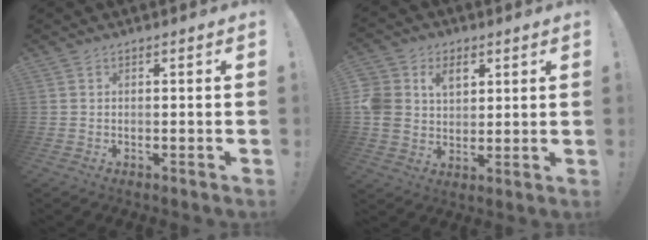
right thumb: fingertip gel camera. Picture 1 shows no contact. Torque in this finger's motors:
{"motor_torque": [0.12, 0.11, -0.01, 0.04, 0.02]}